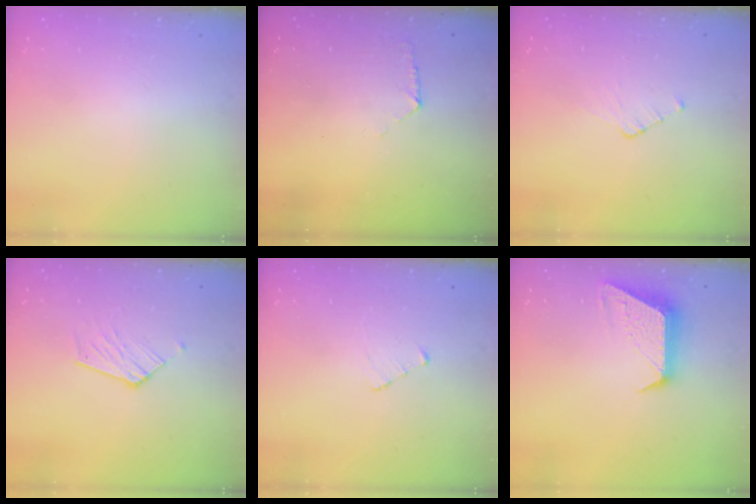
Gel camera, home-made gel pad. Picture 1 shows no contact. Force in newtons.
{"total": 6.0, "press": 6.0, "slide": 0.5}
{"total": 4.1, "press": 4.1, "slide": 0.4}
{"total": 7.7, "press": 7.6, "slide": 0.5}
{"total": 2.9, "press": 2.8, "slide": 0.3}
{"total": 10.6, "press": 10.6, "slide": 0.4}